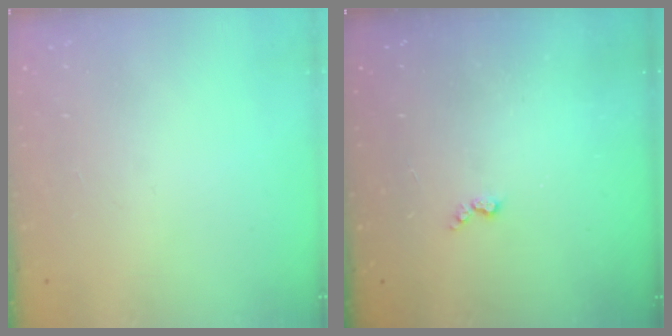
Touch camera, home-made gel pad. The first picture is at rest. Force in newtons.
{"total": 2.9, "press": 2.9, "slide": 0.5}